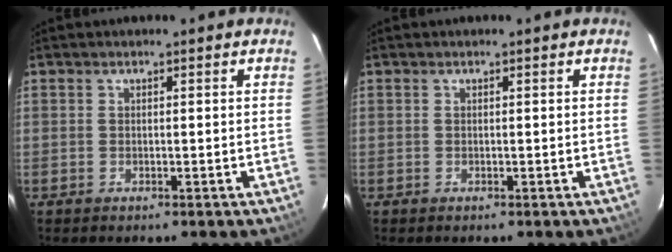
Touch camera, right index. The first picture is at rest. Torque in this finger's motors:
{"motor_torque": [0.00, 0.00, 0.03, 0.00]}